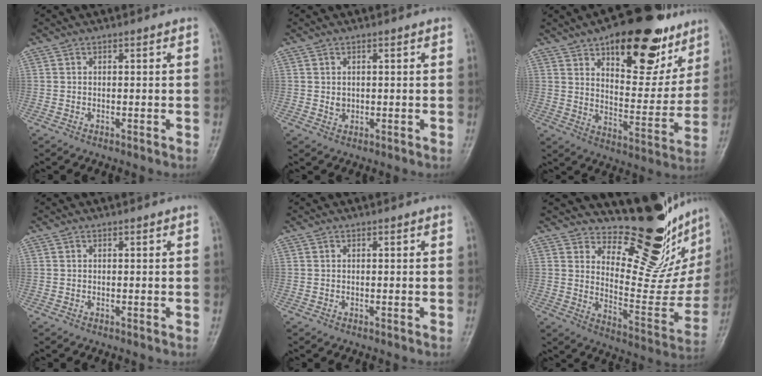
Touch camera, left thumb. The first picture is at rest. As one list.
[{"total": 1.4, "force": [0.3, 1.2, 0.7], "torque": [-0.007, -0.002, 0.009]}, {"total": 23.0, "force": [13.6, 10.5, 15.2], "torque": [-0.157, -0.050, 0.205]}, {"total": 0.0}, {"total": 0.0}, {"total": 19.8, "force": [15.7, 6.8, 10.0], "torque": [-0.074, -0.144, 0.219]}]